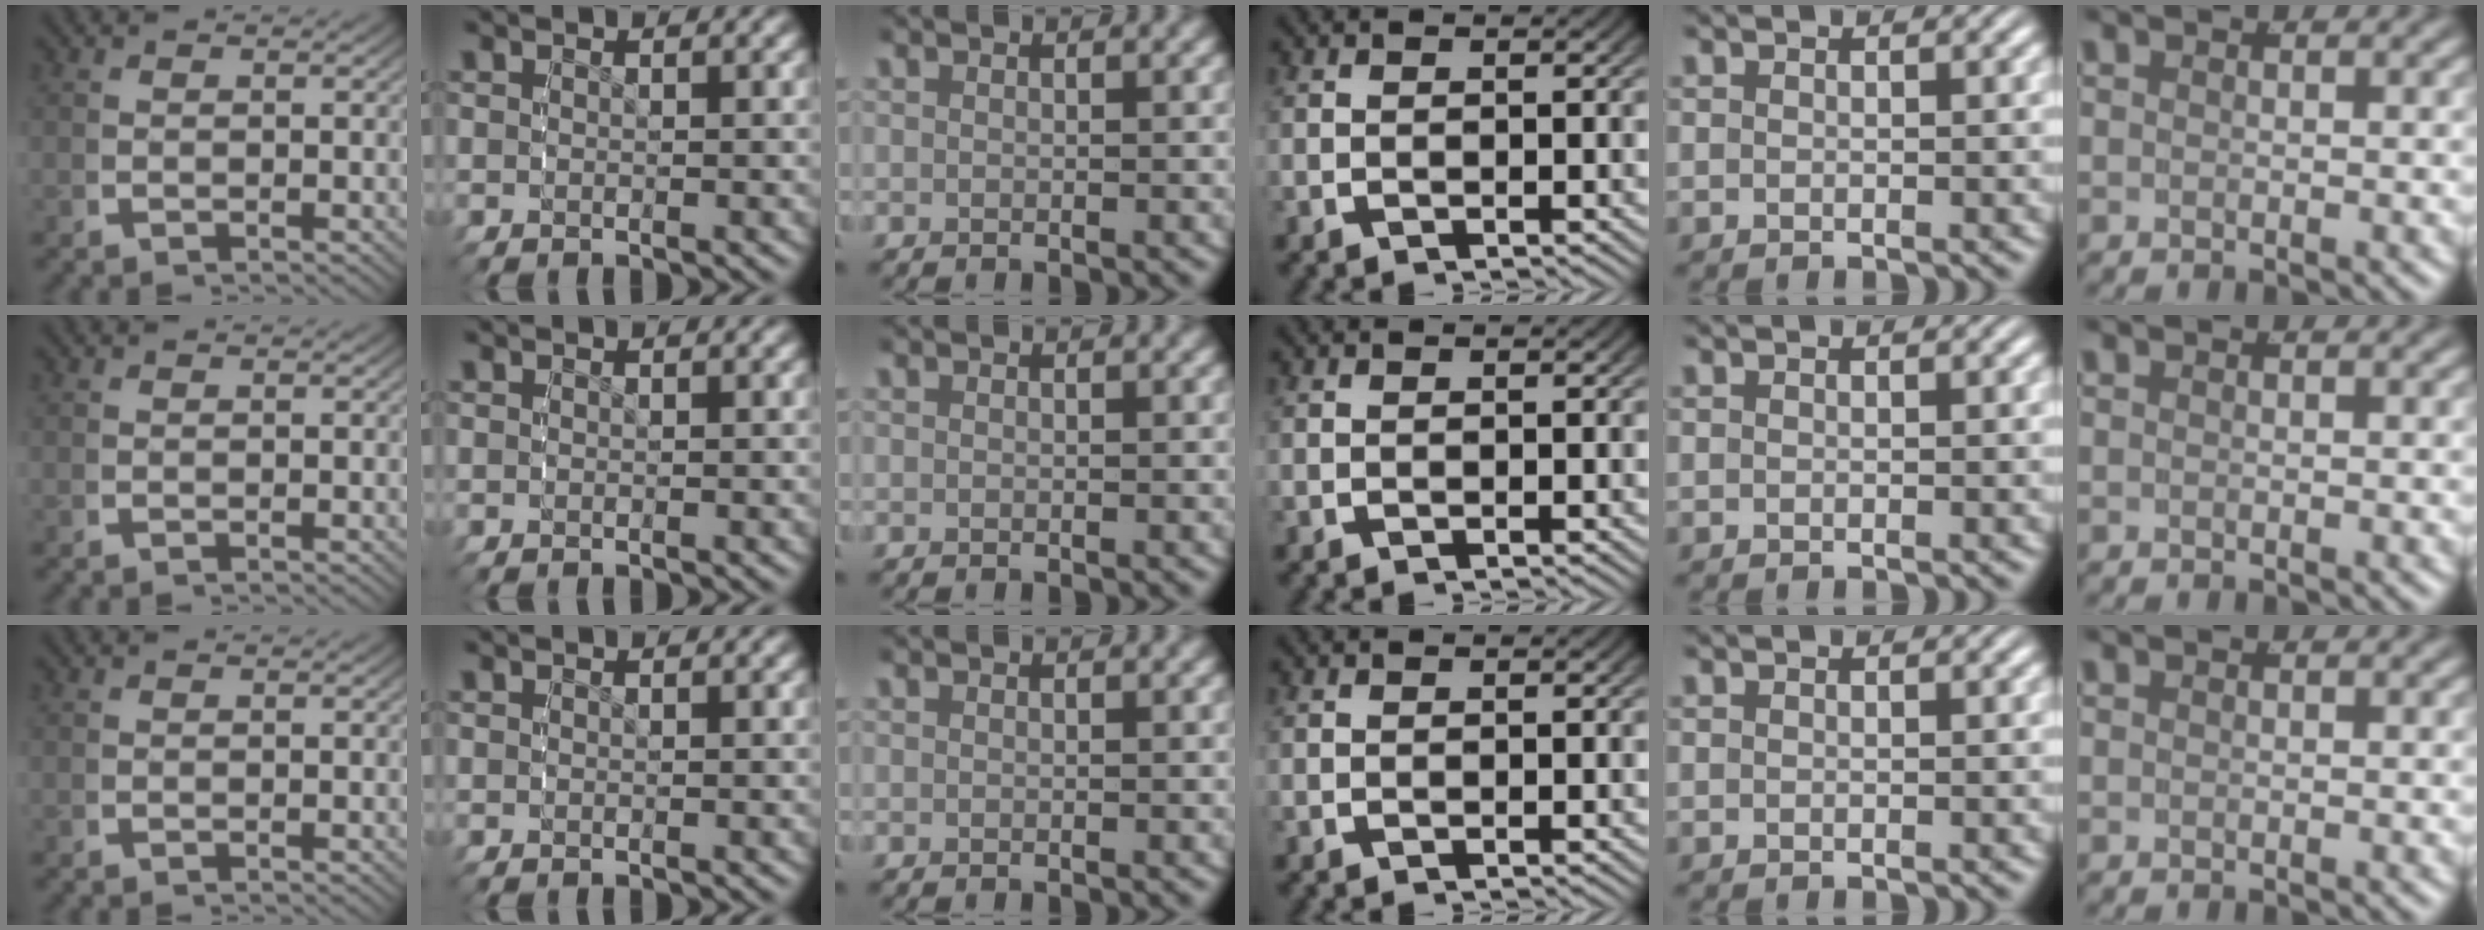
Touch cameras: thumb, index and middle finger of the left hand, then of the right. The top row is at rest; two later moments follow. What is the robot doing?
{"motion": "reach", "object": "stress ball aka squeeze ball"}